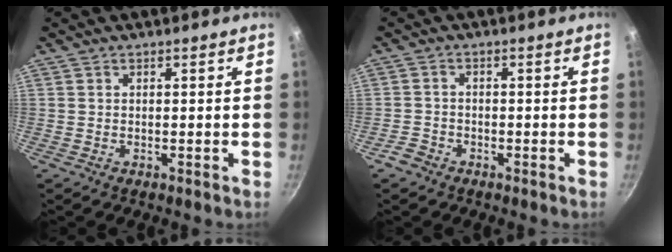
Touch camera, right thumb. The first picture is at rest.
{"total": 1.3, "force": [-0.8, 1.0, 0.4], "torque": [-0.010, 0.002, -0.015]}